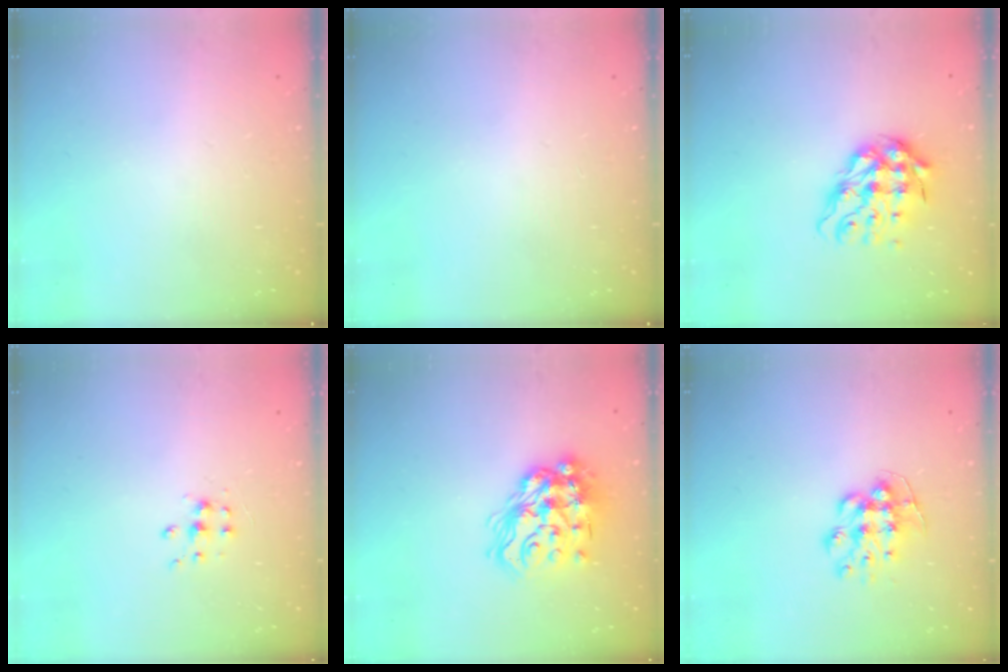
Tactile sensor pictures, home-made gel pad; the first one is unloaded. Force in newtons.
{"total": 0.0}
{"total": 11.7, "press": 11.5, "slide": 1.9}
{"total": 6.4, "press": 6.4, "slide": 0.5}
{"total": 18.1, "press": 18.1, "slide": 1.3}
{"total": 9.3, "press": 9.3, "slide": 0.3}